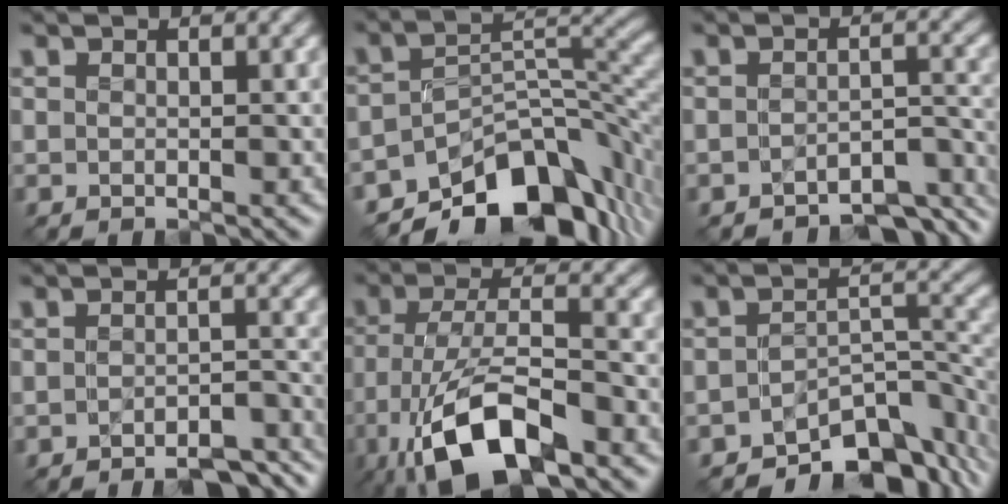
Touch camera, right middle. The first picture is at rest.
{"total": 11.5, "force": [-8.2, 5.3, 6.1], "torque": [-0.077, 0.000, -0.144]}
{"total": 4.5, "force": [-4.1, 1.2, 1.5], "torque": [-0.012, -0.005, -0.050]}
{"total": 4.8, "force": [-4.0, 1.2, 2.4], "torque": [-0.029, -0.002, -0.051]}
{"total": 9.9, "force": [-5.9, 3.5, 7.1], "torque": [-0.137, -0.002, -0.108]}
{"total": 7.9, "force": [-6.1, 3.1, 3.8], "torque": [-0.033, -0.012, -0.096]}